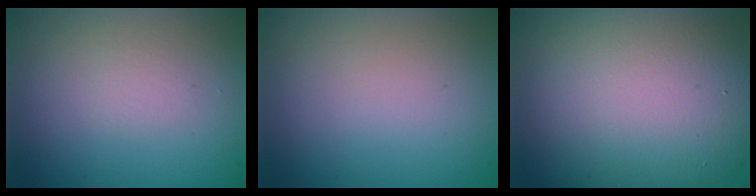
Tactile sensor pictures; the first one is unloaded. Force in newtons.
{"total": 0.0}
{"total": 11.1, "press": 11.1, "slide": 1.2}